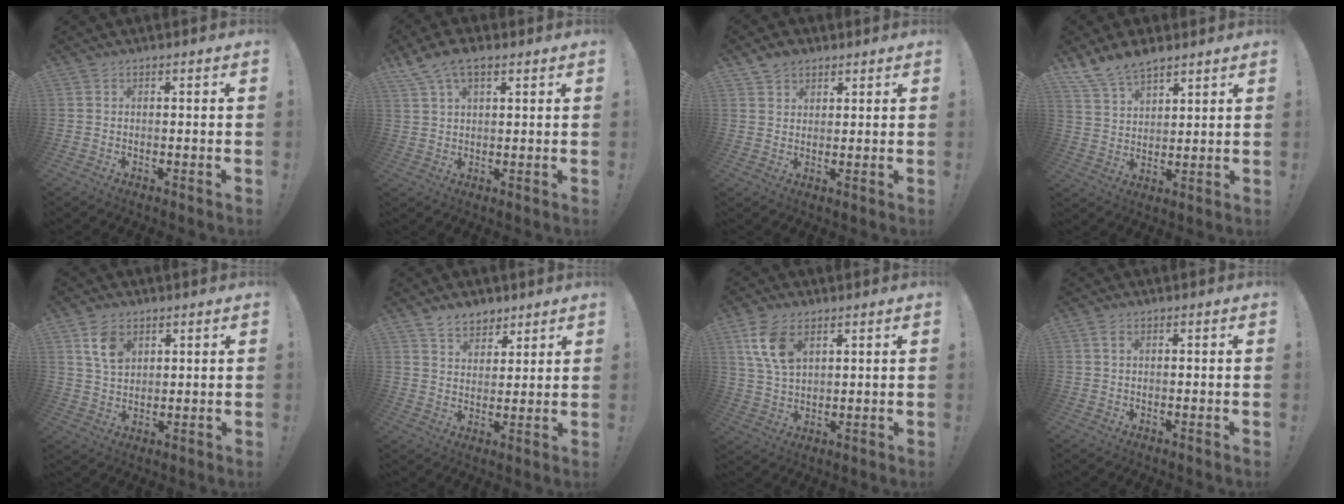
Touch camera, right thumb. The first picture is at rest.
{"total": 7.3, "force": [4.6, 3.2, 4.7], "torque": [-0.089, -0.006, 0.088]}
{"total": 4.2, "force": [3.0, 2.7, 0.9], "torque": [-0.009, -0.015, 0.055]}
{"total": 9.6, "force": [7.9, 4.2, 3.4], "torque": [-0.070, -0.047, 0.156]}
{"total": 8.0, "force": [3.9, 5.4, 4.4], "torque": [-0.065, -0.010, 0.074]}
{"total": 7.3, "force": [5.7, 4.4, 1.4], "torque": [-0.014, -0.038, 0.108]}
{"total": 10.1, "force": [5.0, 5.8, 6.5], "torque": [-0.132, -0.012, 0.095]}
{"total": 1.7, "force": [0.7, 0.8, 1.3], "torque": [-0.017, 0.000, 0.011]}